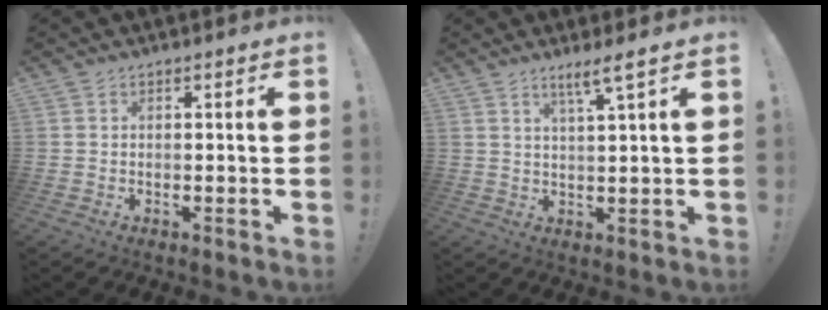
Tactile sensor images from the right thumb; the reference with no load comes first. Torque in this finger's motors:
{"motor_torque": [0.00, 0.00, 0.09, 0.23, 0.04]}